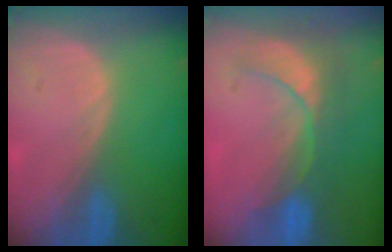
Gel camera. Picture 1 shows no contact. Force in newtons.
{"total": 8.9, "press": 7.7, "slide": 4.5}